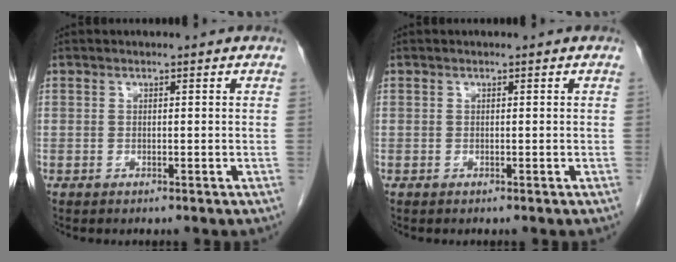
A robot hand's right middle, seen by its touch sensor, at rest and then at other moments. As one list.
[{"total": 0.0}]